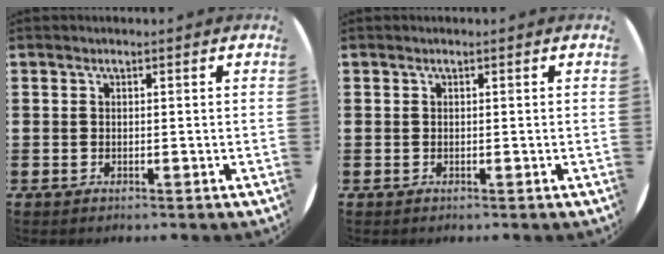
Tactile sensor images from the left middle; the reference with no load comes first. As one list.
[{"total": 0.0}]